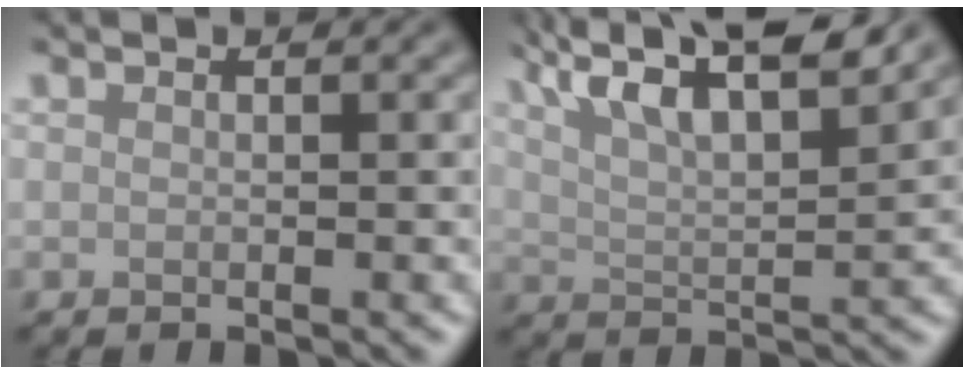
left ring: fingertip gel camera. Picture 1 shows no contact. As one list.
[{"total": 10.1, "force": [6.6, 3.0, 7.0], "torque": [-0.111, 0.024, 0.078]}]